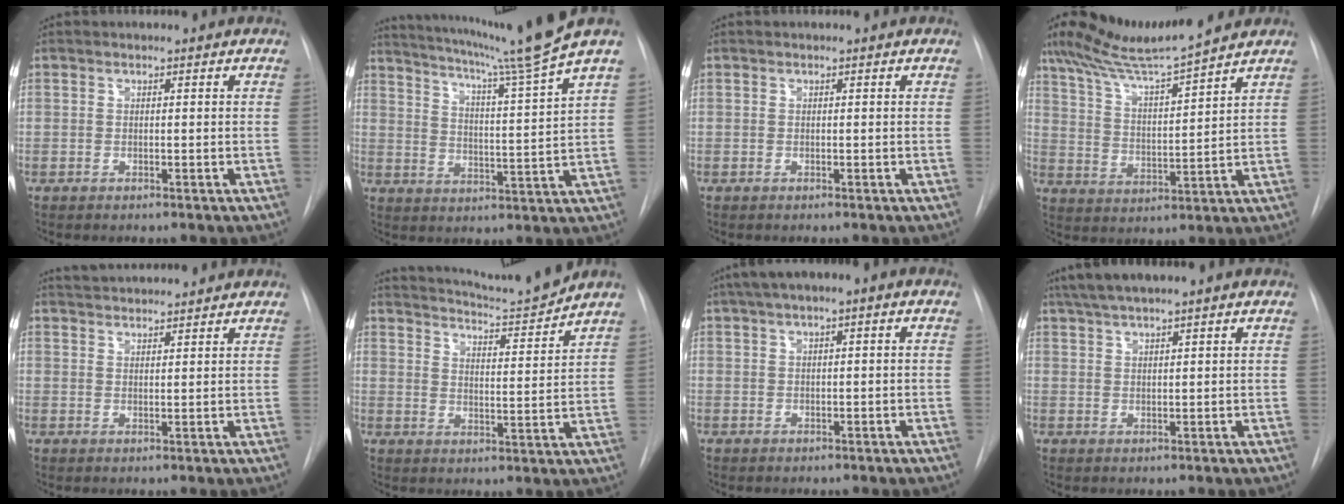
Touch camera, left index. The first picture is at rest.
{"total": 14.1, "force": [11.5, -3.7, 7.2], "torque": [-0.122, -0.046, 0.165]}
{"total": 0.0}
{"total": 13.1, "force": [11.6, -0.2, 6.0], "torque": [-0.112, 0.012, 0.205]}
{"total": 5.5, "force": [5.4, 0.0, 1.3], "torque": [-0.026, 0.032, 0.086]}
{"total": 9.6, "force": [9.2, -1.9, 1.9], "torque": [-0.043, -0.032, 0.146]}
{"total": 4.5, "force": [1.5, 1.8, 3.9], "torque": [-0.065, 0.027, 0.019]}
{"total": 5.0, "force": [3.4, 0.1, 3.7], "torque": [-0.076, 0.026, 0.065]}